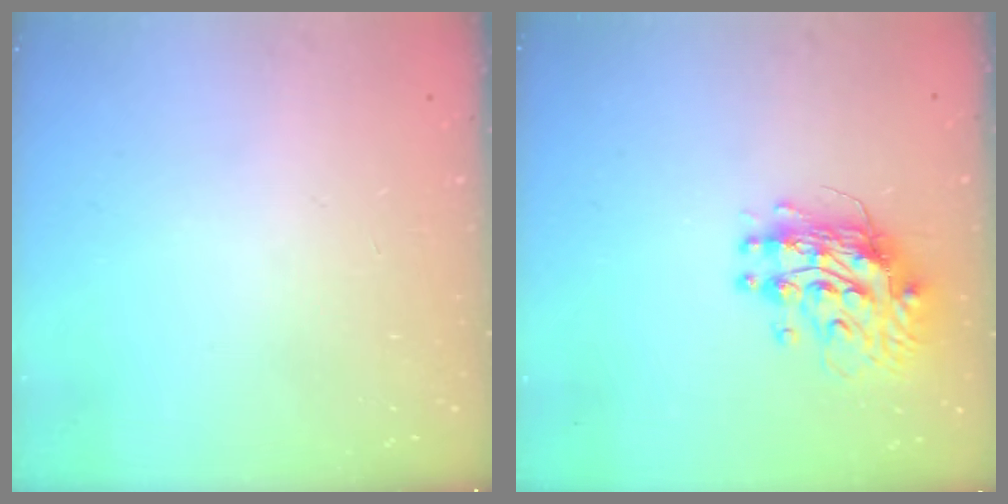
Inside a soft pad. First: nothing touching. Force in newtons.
{"total": 11.0, "press": 10.9, "slide": 1.0}